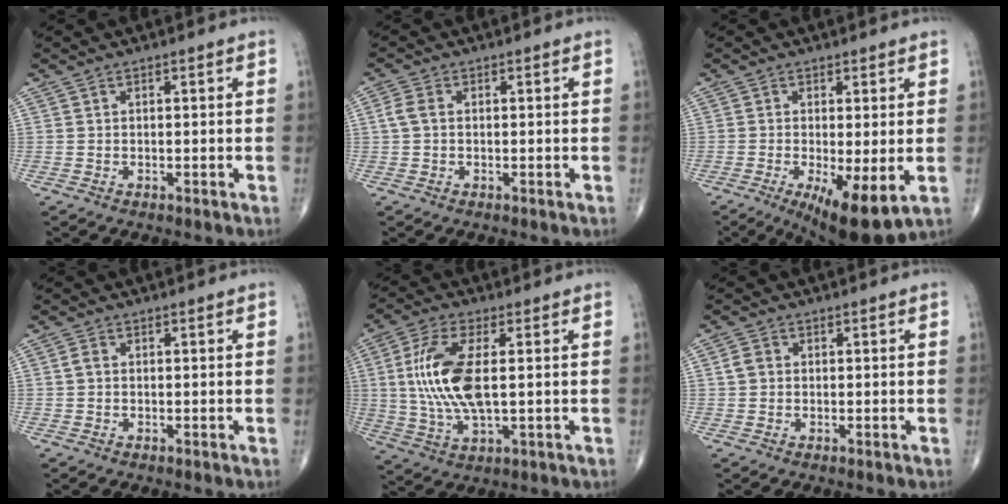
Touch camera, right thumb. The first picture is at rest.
{"total": 2.6, "force": [0.2, 1.7, 1.9], "torque": [-0.045, 0.008, 0.001]}
{"total": 9.8, "force": [-2.4, 2.7, 9.1], "torque": [-0.146, -0.024, -0.031]}
{"total": 1.4, "force": [0.1, 1.0, 1.0], "torque": [-0.017, 0.004, 0.001]}
{"total": 13.2, "force": [1.3, 5.3, 12.1], "torque": [-0.266, -0.004, 0.029]}
{"total": 2.3, "force": [0.2, 1.9, 1.2], "torque": [-0.020, 0.009, 0.002]}